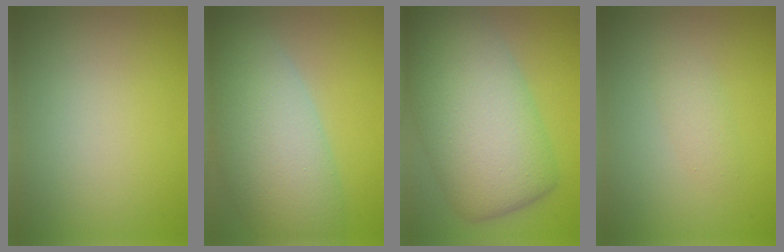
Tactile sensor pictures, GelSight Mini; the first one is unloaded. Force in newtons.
{"total": 10.3, "press": 10.3, "slide": 0.8}
{"total": 12.2, "press": 12.1, "slide": 0.7}
{"total": 1.3, "press": 1.3, "slide": 0.1}